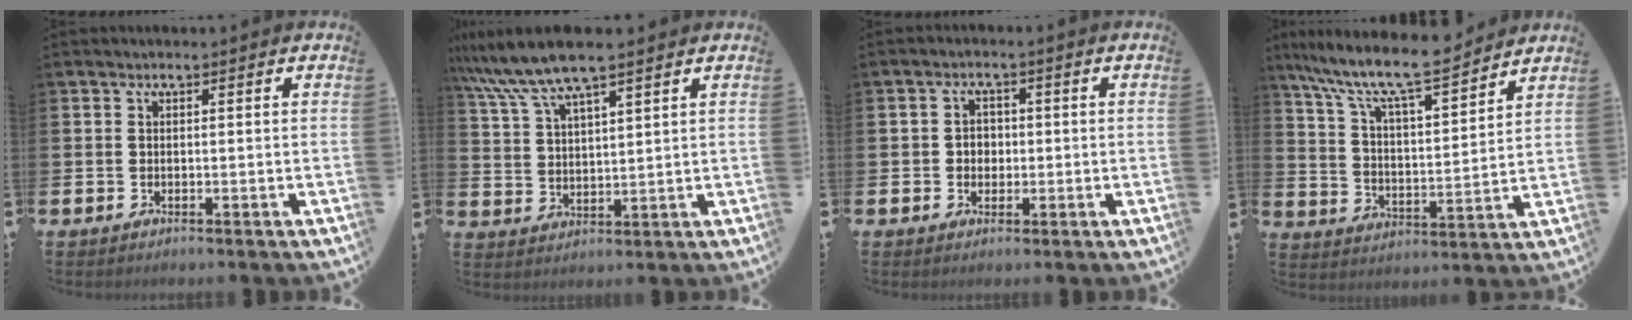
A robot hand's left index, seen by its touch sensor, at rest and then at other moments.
{"total": 8.2, "force": [7.1, 1.3, 4.0], "torque": [-0.101, -0.014, 0.129]}
{"total": 2.3, "force": [0.0, 2.2, 0.8], "torque": [-0.001, 0.001, -0.009]}
{"total": 9.8, "force": [8.9, 1.3, 3.9], "torque": [-0.106, -0.062, 0.151]}